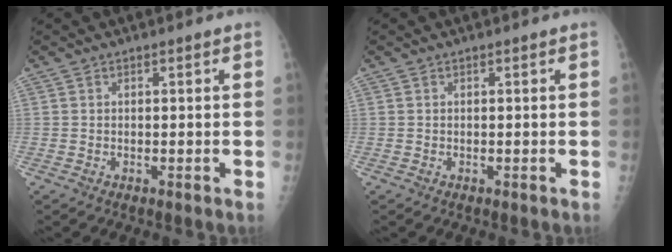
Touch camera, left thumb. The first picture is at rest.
{"total": 0.0}